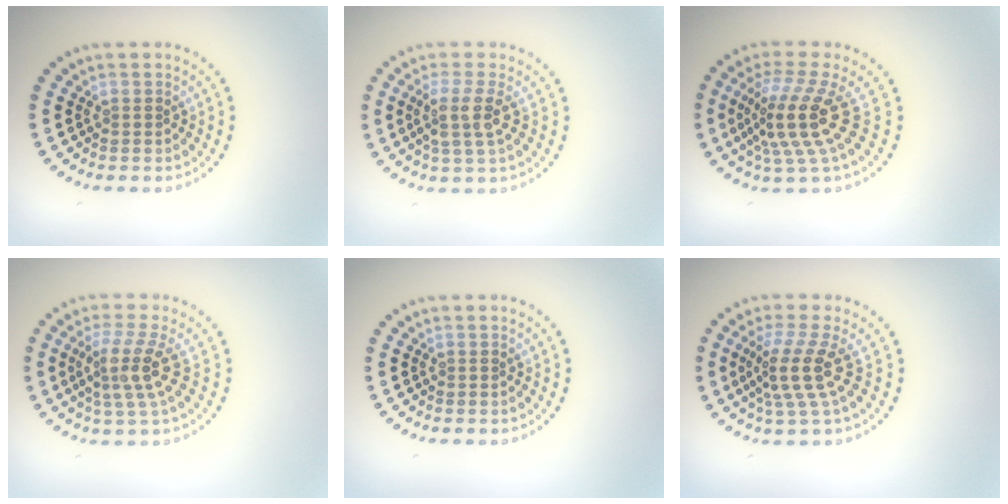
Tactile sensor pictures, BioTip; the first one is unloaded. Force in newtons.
{"total": 2.9, "press": 2.4, "slide": 1.7}
{"total": 5.0, "press": 3.6, "slide": 3.5}
{"total": 3.7, "press": 2.8, "slide": 2.5}
{"total": 0.0}
{"total": 3.9, "press": 2.7, "slide": 2.8}